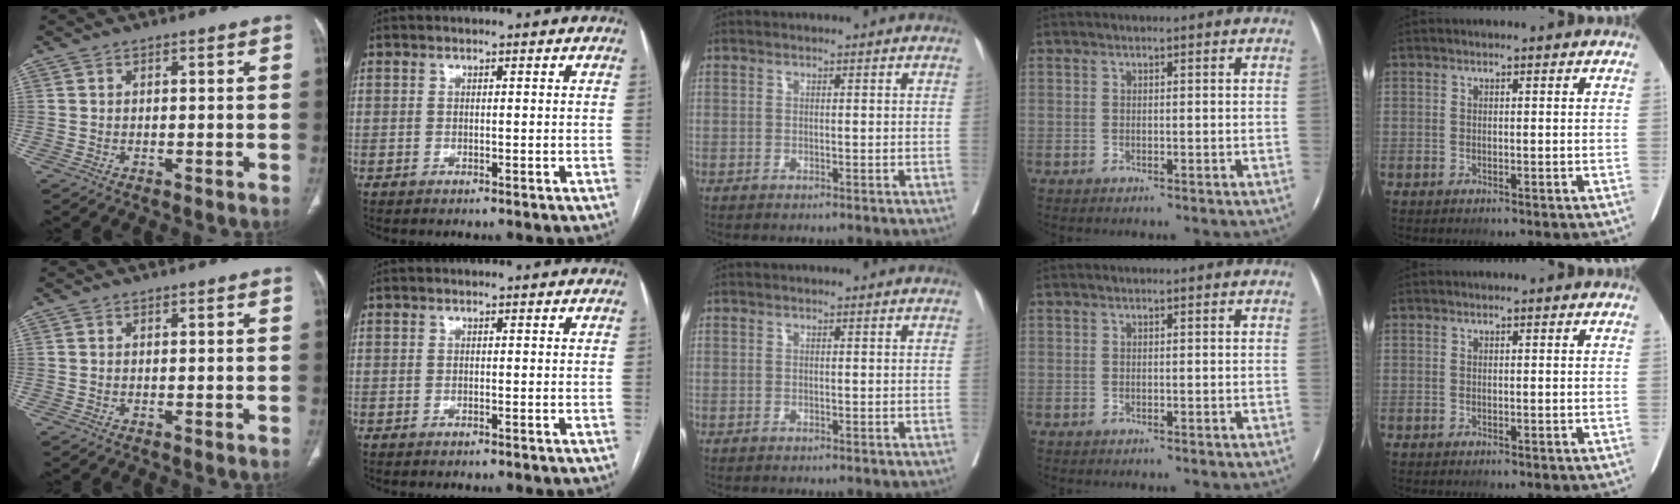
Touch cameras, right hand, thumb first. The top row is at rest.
{}